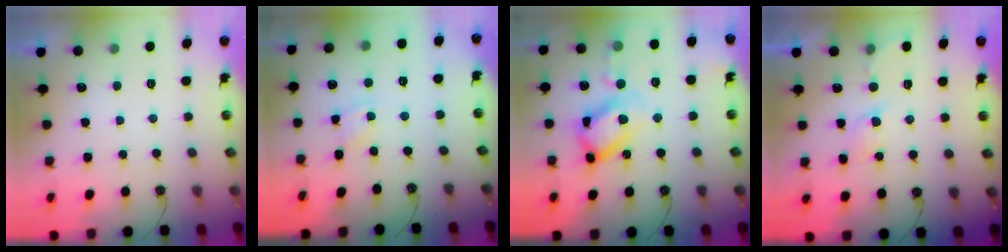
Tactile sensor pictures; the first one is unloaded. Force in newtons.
{"total": 2.9, "press": 2.9, "slide": 0.5}
{"total": 17.7, "press": 17.6, "slide": 1.5}
{"total": 3.6, "press": 3.5, "slide": 0.5}